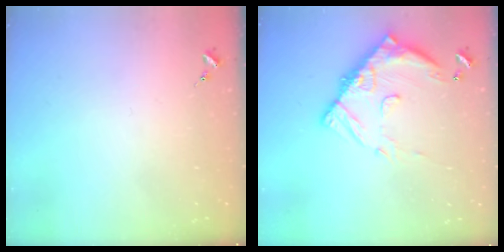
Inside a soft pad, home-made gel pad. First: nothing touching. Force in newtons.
{"total": 14.4, "press": 14.4, "slide": 1.3}